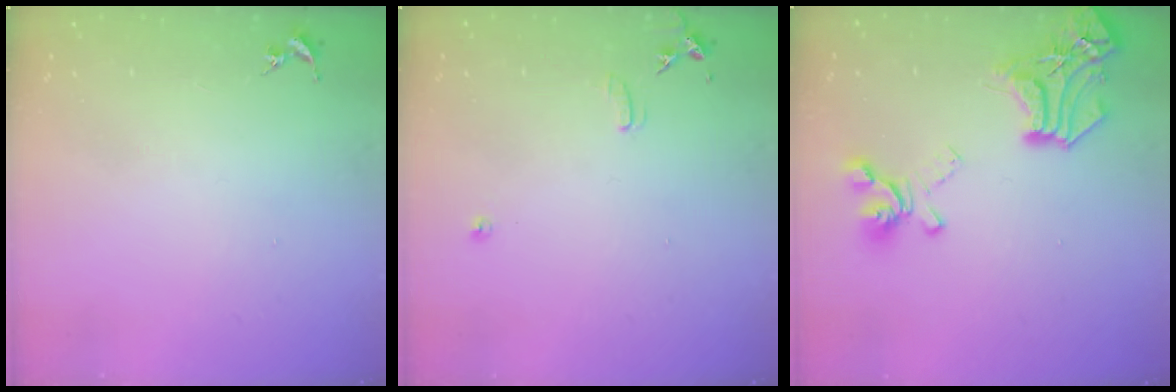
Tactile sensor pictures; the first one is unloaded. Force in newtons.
{"total": 7.0, "press": 7.0, "slide": 0.6}
{"total": 19.7, "press": 19.7, "slide": 1.4}